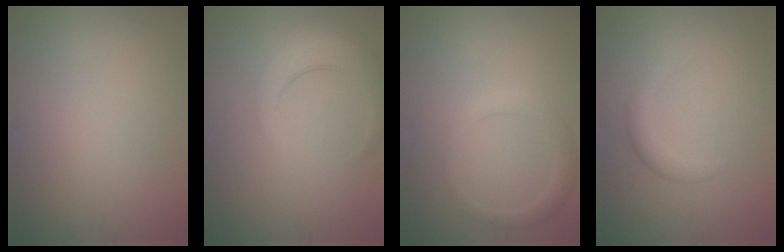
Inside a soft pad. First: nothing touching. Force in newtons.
{"total": 4.4, "press": 4.4, "slide": 0.4}
{"total": 2.4, "press": 2.4, "slide": 0.1}
{"total": 2.0, "press": 2.0, "slide": 0.1}